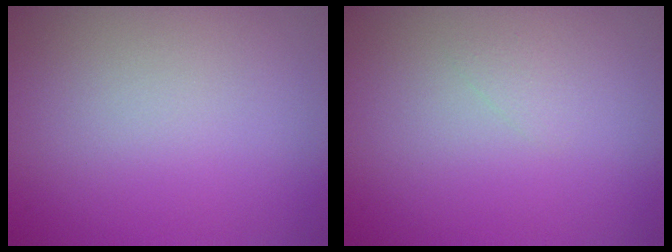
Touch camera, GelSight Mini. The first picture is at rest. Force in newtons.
{"total": 0.6, "press": 0.6, "slide": 0.0}